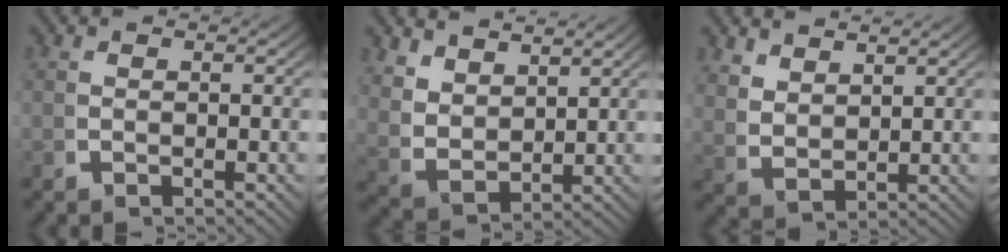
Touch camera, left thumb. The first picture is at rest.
{"total": 4.7, "force": [1.5, 3.2, 3.0], "torque": [-0.076, -0.020, 0.040]}
{"total": 2.8, "force": [1.8, 1.5, 1.6], "torque": [-0.035, -0.012, 0.049]}